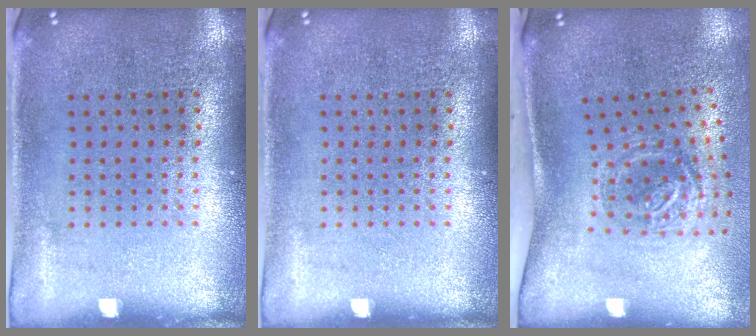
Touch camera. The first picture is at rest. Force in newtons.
{"total": 0.0}
{"total": 1.9, "press": 1.3, "slide": 1.5}